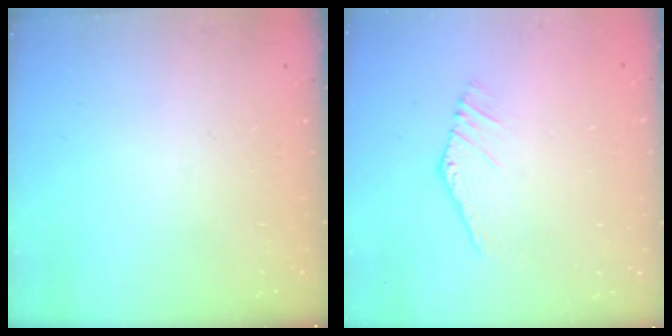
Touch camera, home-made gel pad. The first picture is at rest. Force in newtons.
{"total": 3.0, "press": 3.0, "slide": 0.1}